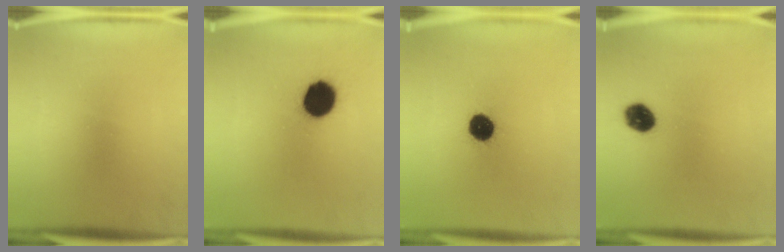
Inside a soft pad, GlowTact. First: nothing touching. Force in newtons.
{"total": 11.4}
{"total": 8.6}
{"total": 6.2}